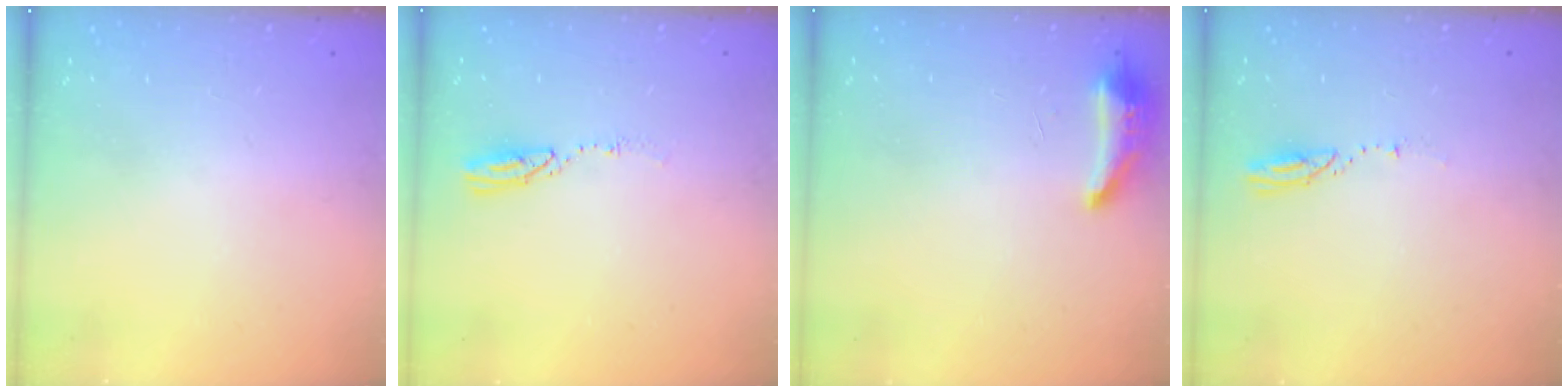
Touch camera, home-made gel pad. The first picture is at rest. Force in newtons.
{"total": 3.5, "press": 3.5, "slide": 0.3}
{"total": 8.3, "press": 8.1, "slide": 1.5}
{"total": 3.1, "press": 3.0, "slide": 0.3}